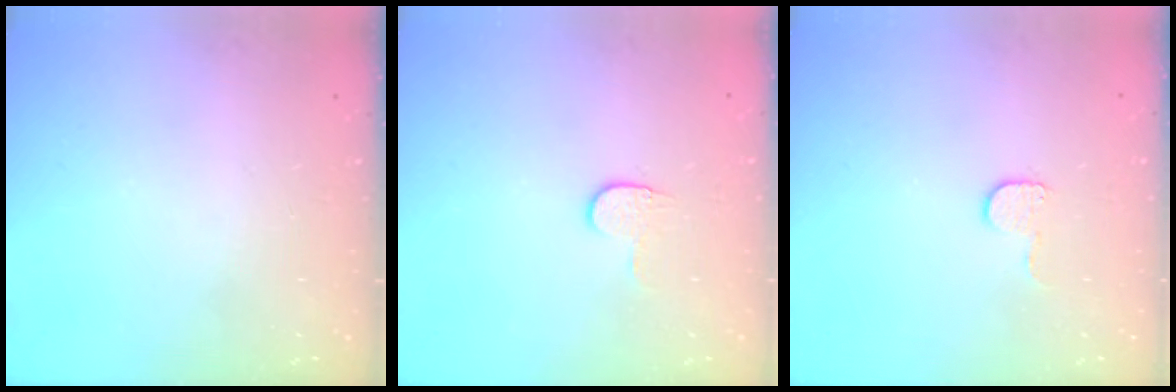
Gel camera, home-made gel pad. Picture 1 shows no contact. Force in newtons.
{"total": 3.8, "press": 3.8, "slide": 0.4}
{"total": 5.0, "press": 4.9, "slide": 0.5}